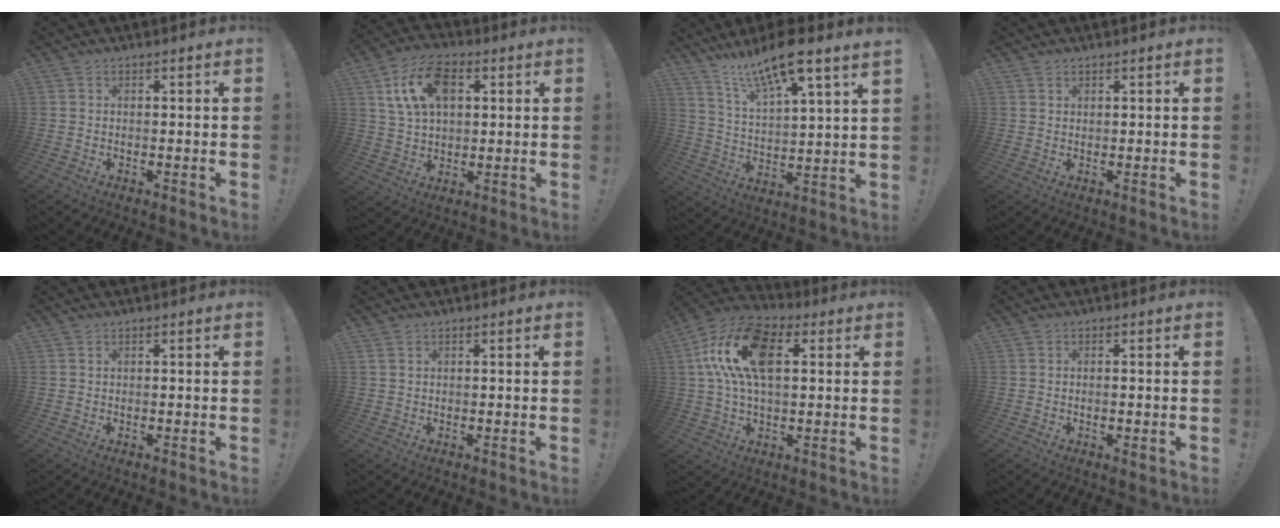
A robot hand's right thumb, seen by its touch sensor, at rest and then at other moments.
{"total": 14.0, "force": [4.9, 8.6, 9.8], "torque": [-0.168, 0.004, 0.093]}
{"total": 13.8, "force": [10.6, 2.0, 8.7], "torque": [-0.155, -0.068, 0.175]}
{"total": 1.0, "force": [0.8, 0.4, 0.4], "torque": [-0.003, -0.002, 0.015]}
{"total": 0.0}
{"total": 1.1, "force": [0.7, 0.6, 0.7], "torque": [-0.016, 0.004, 0.013]}
{"total": 19.3, "force": [4.8, 10.8, 15.3], "torque": [-0.281, 0.011, 0.083]}
{"total": 1.5, "force": [-0.2, 0.4, 1.4], "torque": [-0.014, -0.003, -0.005]}